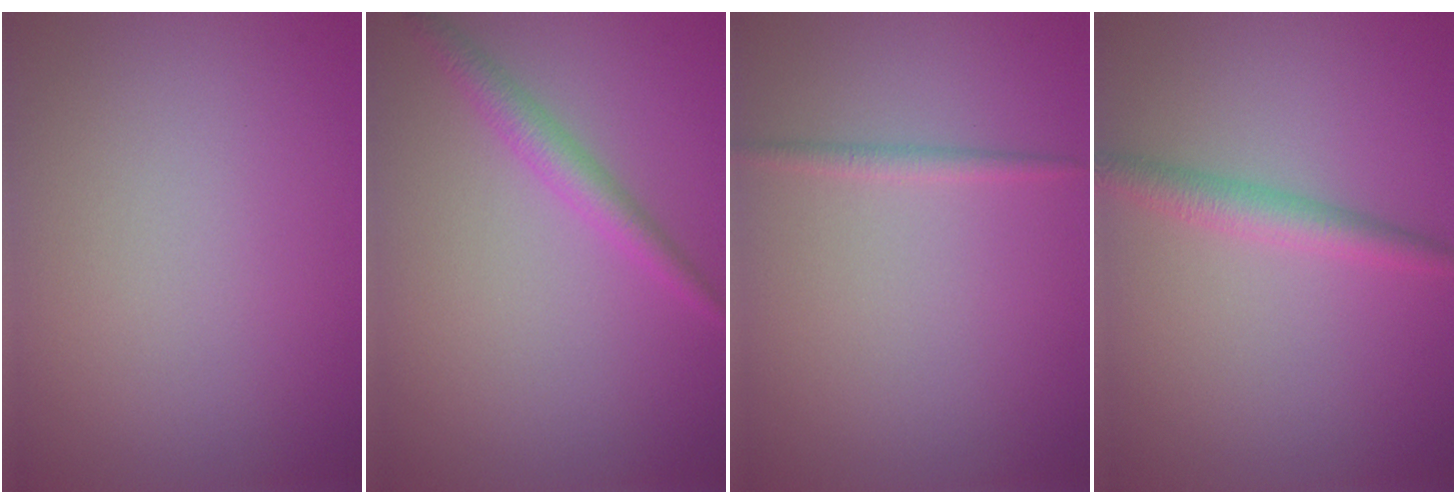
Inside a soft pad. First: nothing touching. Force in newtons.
{"total": 2.2, "press": 2.2, "slide": 0.1}
{"total": 1.0, "press": 1.0, "slide": 0.0}
{"total": 2.3, "press": 2.3, "slide": 0.0}